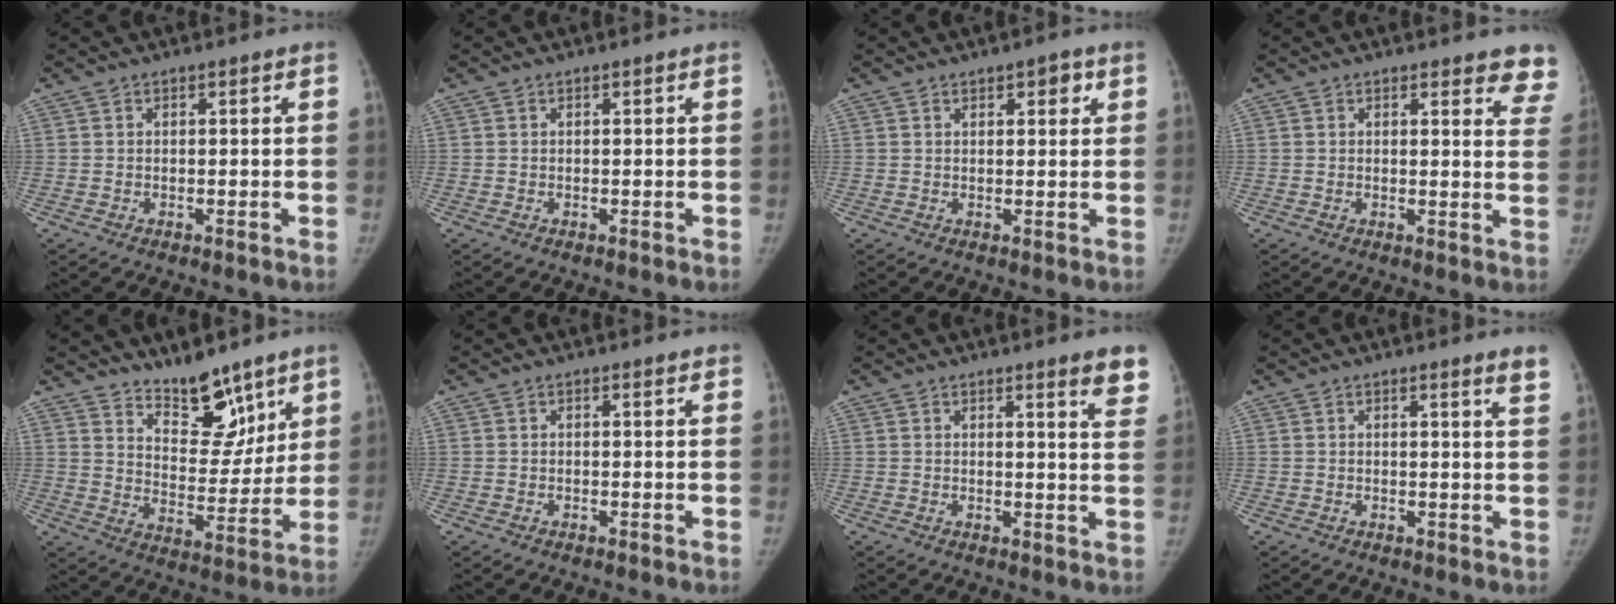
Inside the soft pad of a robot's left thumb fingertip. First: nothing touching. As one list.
[{"total": 0.0}, {"total": 2.9, "force": [1.6, 1.3, 2.1], "torque": [-0.014, -0.004, 0.020]}, {"total": 7.7, "force": [6.7, 2.3, 2.9], "torque": [0.008, -0.034, 0.049]}, {"total": 12.9, "force": [9.8, 5.7, 6.1], "torque": [-0.042, -0.078, 0.167]}, {"total": 0.6, "force": [0.5, 0.2, 0.3], "torque": [-0.005, -0.002, 0.004]}, {"total": 6.7, "force": [4.9, 0.8, 4.4], "torque": [-0.036, -0.026, 0.046]}, {"total": 3.1, "force": [2.4, -0.1, 1.9], "torque": [-0.024, -0.016, 0.022]}]